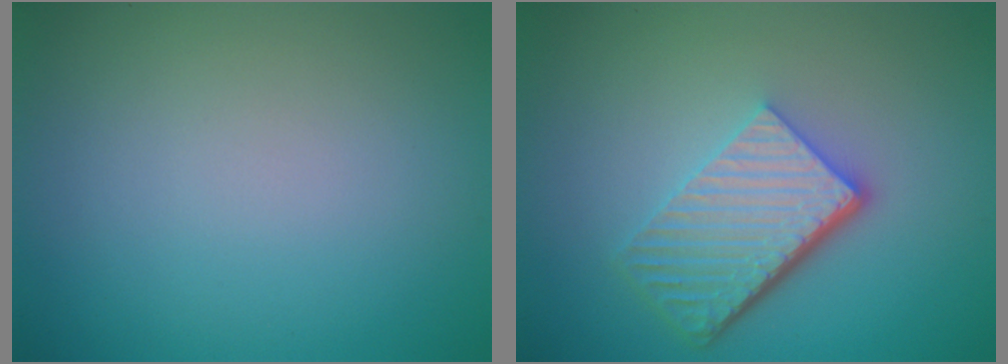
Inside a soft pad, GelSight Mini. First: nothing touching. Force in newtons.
{"total": 5.9, "press": 4.0, "slide": 4.3}